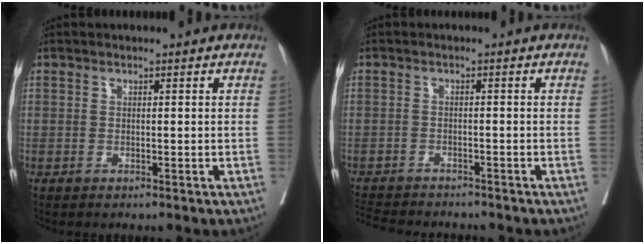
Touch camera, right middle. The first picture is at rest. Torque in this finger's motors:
{"motor_torque": [0.92, -1.22, 0.16, 0.04]}